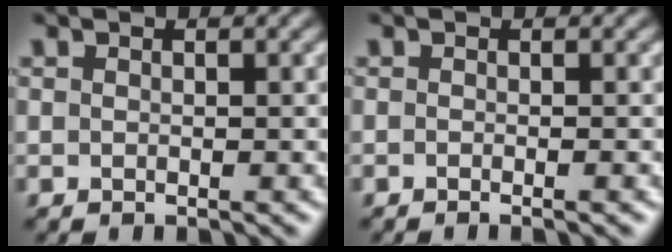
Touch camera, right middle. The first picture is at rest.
{"total": 1.4, "force": [-0.4, 0.6, 1.2], "torque": [-0.006, -0.008, -0.017]}